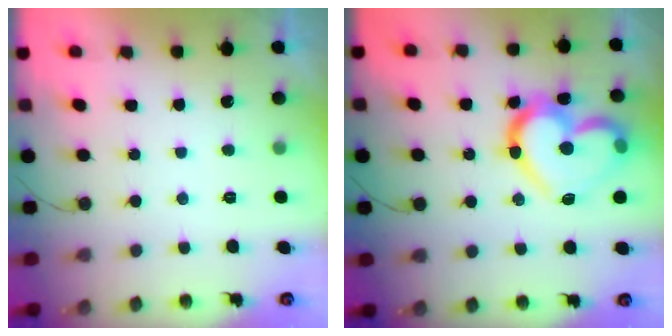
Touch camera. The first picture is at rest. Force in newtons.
{"total": 20.5, "press": 20.3, "slide": 2.6}